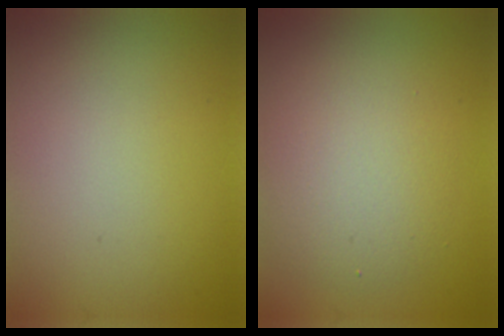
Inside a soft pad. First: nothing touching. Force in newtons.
{"total": 4.1, "press": 4.1, "slide": 0.2}